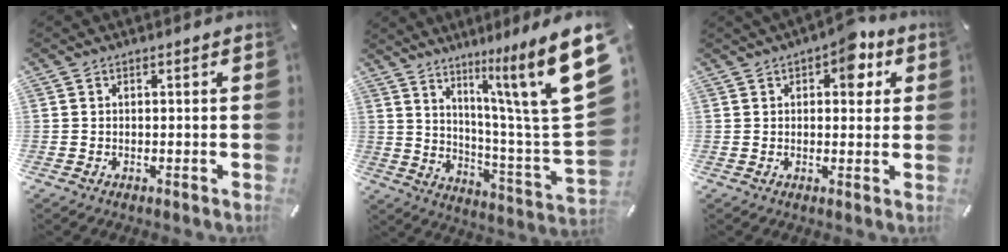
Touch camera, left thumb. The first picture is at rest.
{"total": 22.4, "force": [11.7, 3.2, 18.9], "torque": [-0.266, -0.097, 0.179]}
{"total": 8.2, "force": [3.9, 4.5, 5.6], "torque": [-0.055, -0.015, 0.058]}